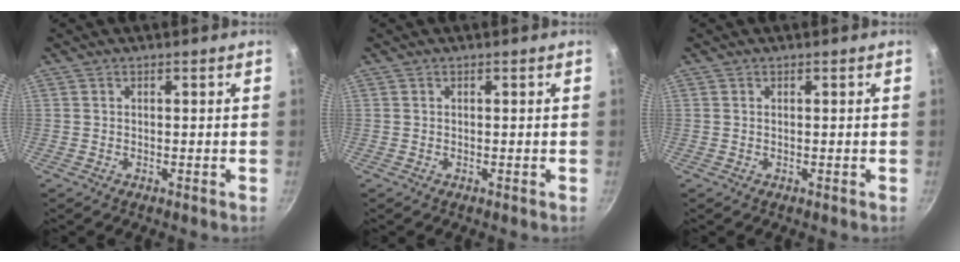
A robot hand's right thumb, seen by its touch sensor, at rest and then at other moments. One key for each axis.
{"total": 0.0}
{"total": 0.0}